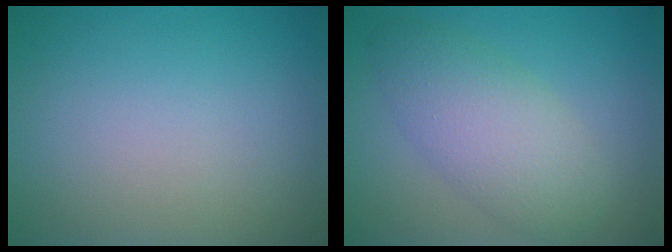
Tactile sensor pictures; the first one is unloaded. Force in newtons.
{"total": 5.0, "press": 5.0, "slide": 0.1}